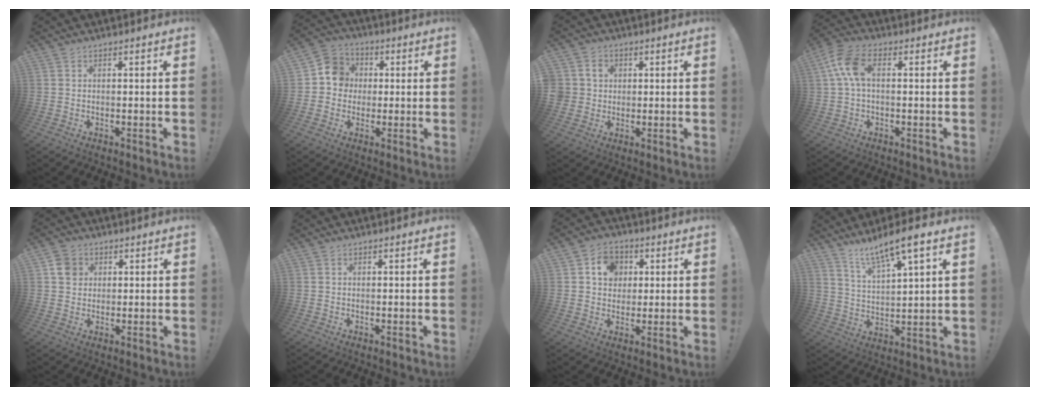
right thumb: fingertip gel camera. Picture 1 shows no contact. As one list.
[{"total": 9.0, "force": [-0.1, 8.4, 3.0], "torque": [-0.038, 0.019, 0.005]}, {"total": 5.2, "force": [0.6, 5.1, 1.1], "torque": [-0.029, 0.004, 0.014]}, {"total": 8.6, "force": [1.5, 4.4, 7.3], "torque": [-0.152, 0.006, 0.032]}, {"total": 5.8, "force": [1.9, 5.3, 1.7], "torque": [-0.018, -0.001, 0.038]}, {"total": 0.0}, {"total": 9.0, "force": [2.7, 7.8, 3.5], "torque": [-0.056, -0.002, 0.056]}, {"total": 9.7, "force": [7.9, 0.8, 5.6], "torque": [-0.101, -0.049, 0.133]}]